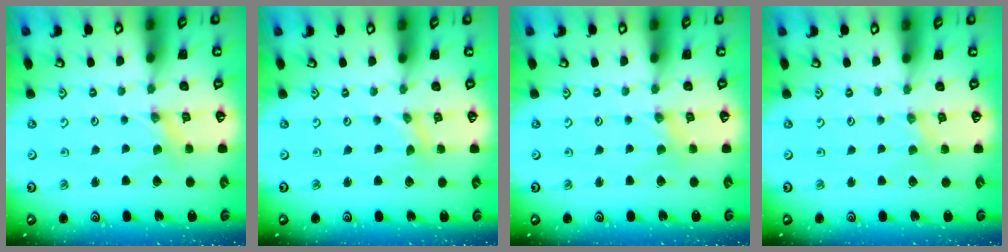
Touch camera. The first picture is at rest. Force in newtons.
{"total": 0.0}
{"total": 0.6, "press": 0.6, "slide": 0.1}
{"total": 0.0}